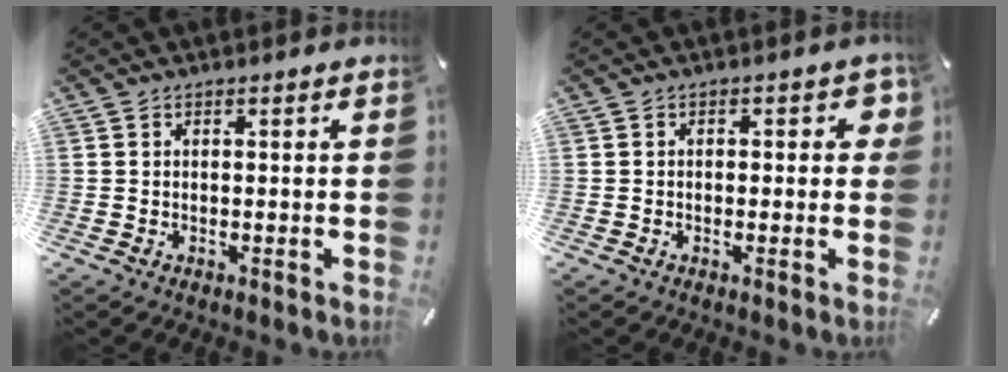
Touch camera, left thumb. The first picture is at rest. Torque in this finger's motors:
{"motor_torque": [0.02, -0.08, -0.01, 0.01, 0.00]}